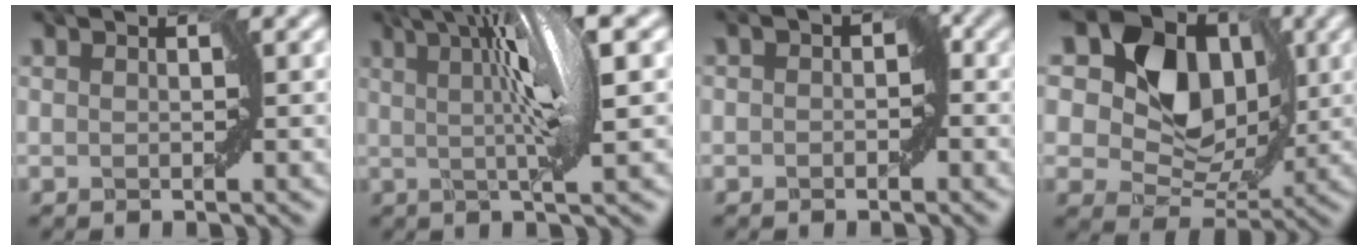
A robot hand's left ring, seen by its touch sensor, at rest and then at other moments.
{"total": 6.9, "force": [2.0, 1.0, 6.5], "torque": [-0.091, 0.007, 0.033]}
{"total": 1.6, "force": [-0.2, 1.0, 1.1], "torque": [-0.005, 0.003, -0.005]}
{"total": 10.3, "force": [3.1, 7.9, 5.8], "torque": [-0.096, 0.004, 0.047]}